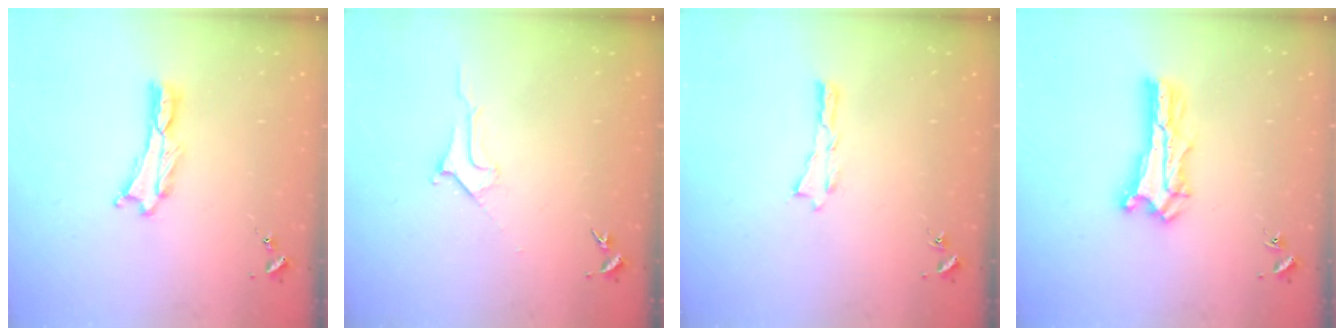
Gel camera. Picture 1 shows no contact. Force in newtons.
{"total": 2.8, "press": 2.8, "slide": 0.4}
{"total": 0.0}
{"total": 1.5, "press": 1.5, "slide": 0.2}